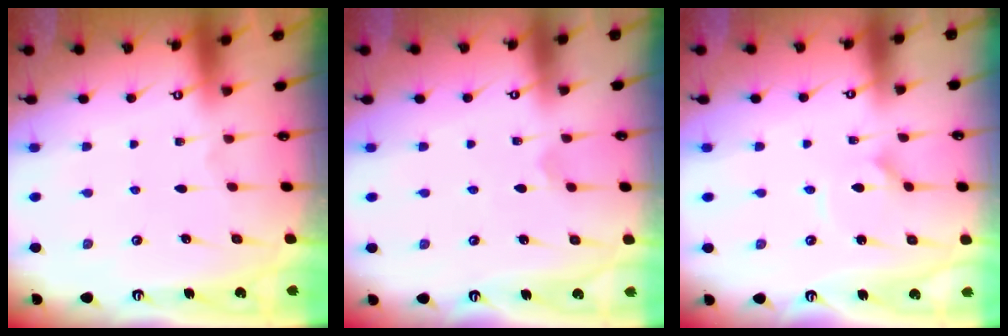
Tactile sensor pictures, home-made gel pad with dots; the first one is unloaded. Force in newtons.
{"total": 2.5, "press": 2.4, "slide": 0.6}
{"total": 2.9, "press": 2.9, "slide": 0.1}